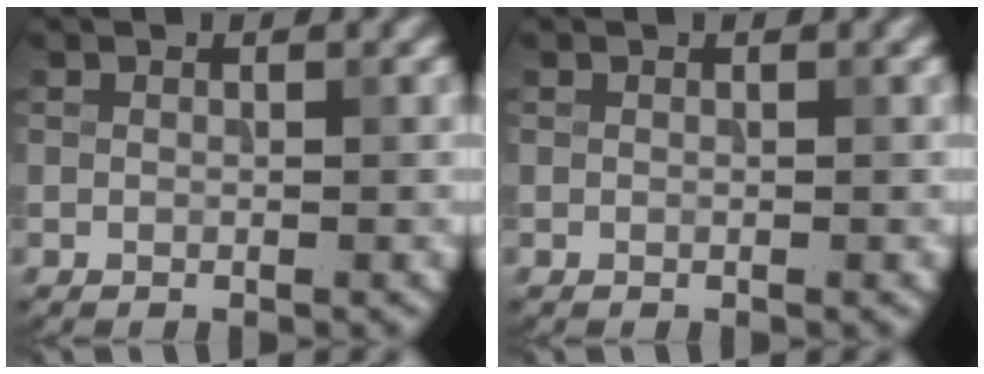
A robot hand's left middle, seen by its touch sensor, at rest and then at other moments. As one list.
[{"total": 0.0}]